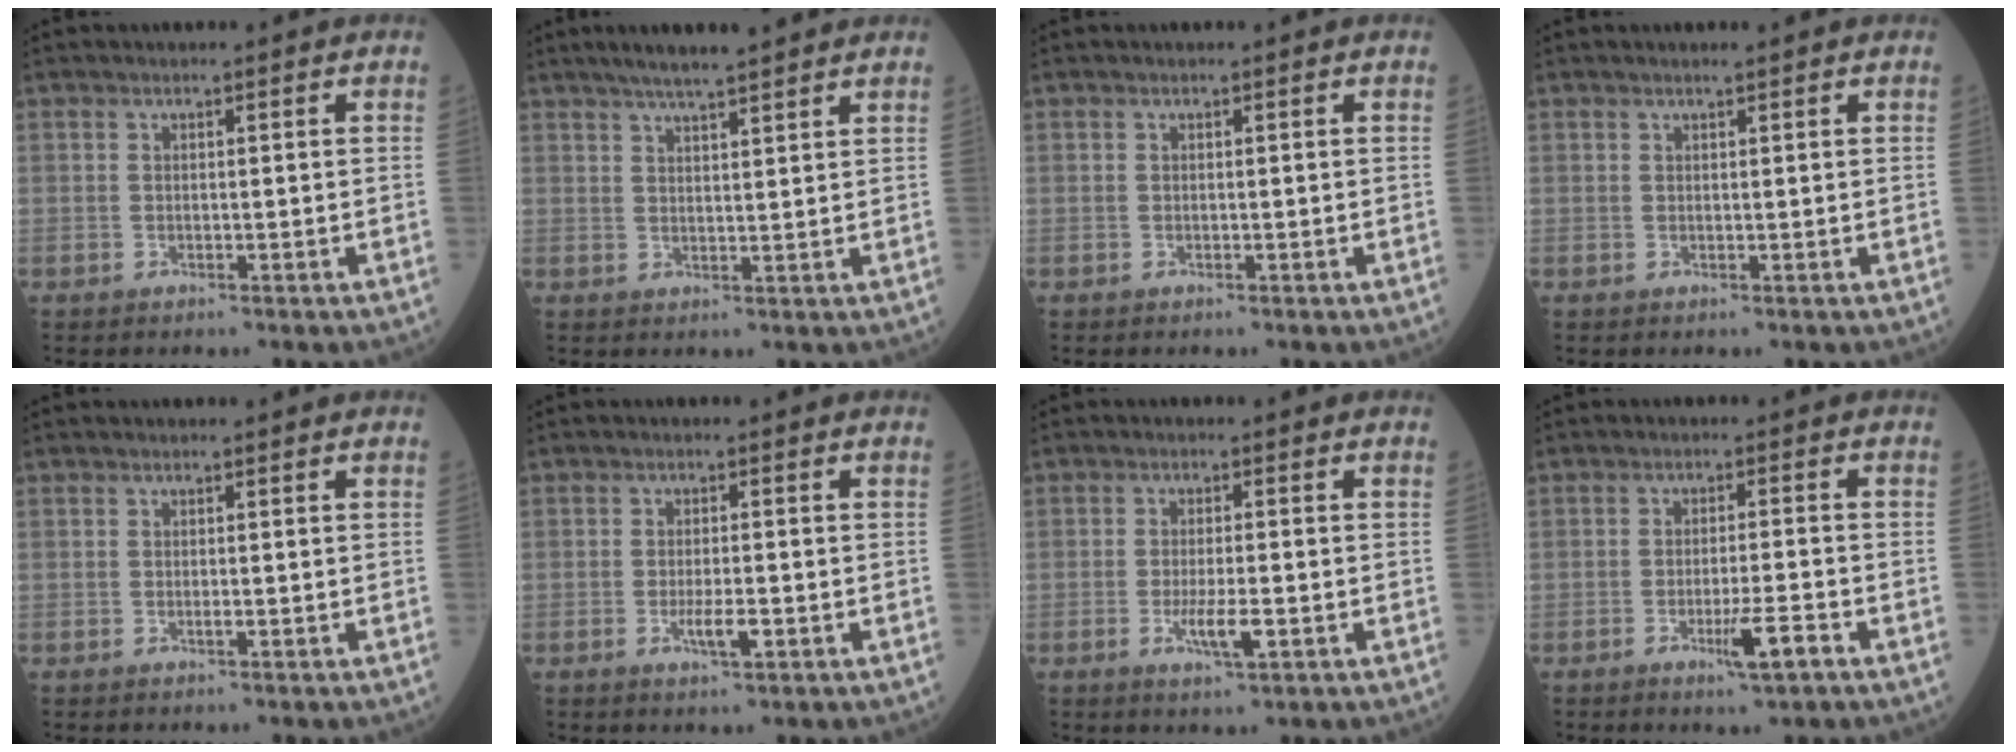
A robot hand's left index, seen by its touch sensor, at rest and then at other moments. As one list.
[{"total": 8.0, "force": [6.6, 0.4, 4.4], "torque": [-0.068, 0.024, 0.099]}, {"total": 0.0}, {"total": 1.0, "force": [0.8, 0.0, 0.6], "torque": [-0.013, 0.003, 0.014]}, {"total": 0.0}, {"total": 3.0, "force": [-1.1, 0.6, 2.7], "torque": [-0.054, -0.002, -0.017]}, {"total": 4.0, "force": [-1.3, 0.6, 3.7], "torque": [-0.072, -0.005, -0.022]}, {"total": 4.6, "force": [-2.5, 0.1, 3.8], "torque": [-0.066, -0.006, -0.042]}]